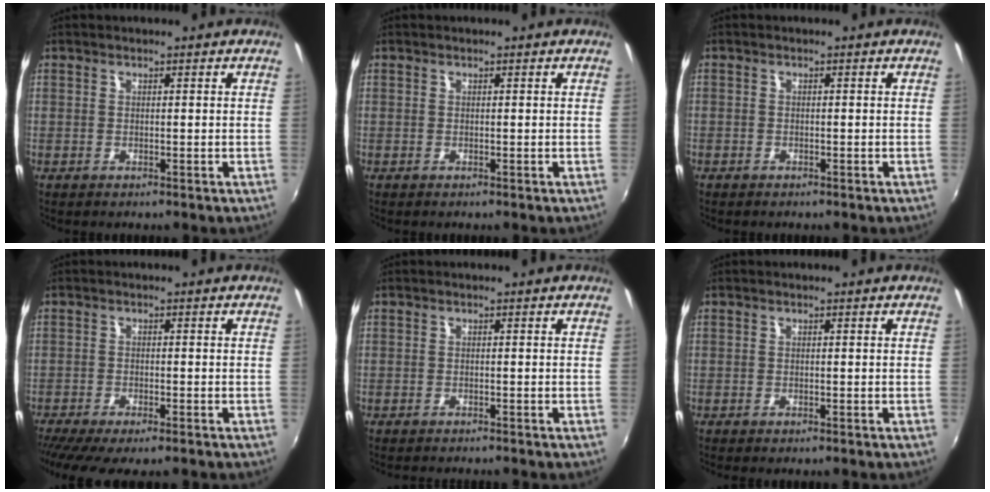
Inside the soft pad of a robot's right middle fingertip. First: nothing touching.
{"total": 0.0}
{"total": 1.2, "force": [-0.8, 0.9, 0.0], "torque": [-0.005, 0.003, -0.012]}
{"total": 8.6, "force": [-7.0, 1.3, 4.8], "torque": [-0.110, -0.038, -0.115]}
{"total": 2.7, "force": [-2.5, 0.3, 0.9], "torque": [-0.025, -0.014, -0.043]}
{"total": 0.6, "force": [-0.6, 0.1, 0.2], "torque": [-0.007, -0.003, -0.010]}